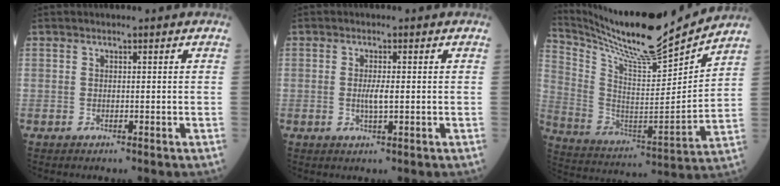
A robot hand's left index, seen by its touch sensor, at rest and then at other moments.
{"total": 2.2, "force": [-0.1, 0.2, 2.2], "torque": [-0.047, -0.003, 0.000]}
{"total": 20.1, "force": [18.4, 0.7, 8.1], "torque": [-0.171, -0.030, 0.310]}